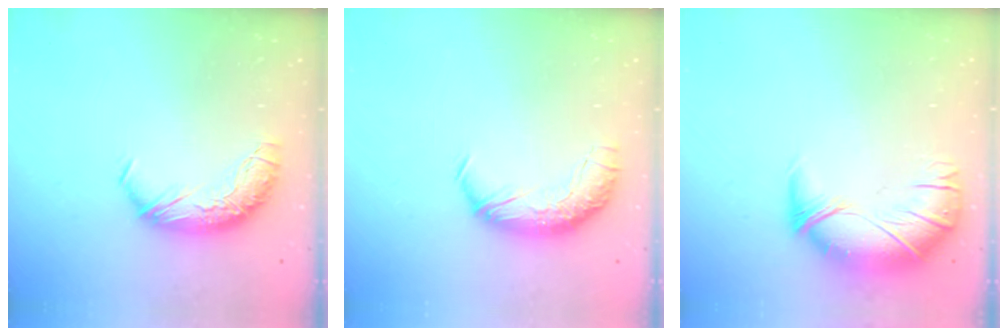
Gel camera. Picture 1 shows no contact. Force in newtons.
{"total": 2.4, "press": 1.2, "slide": 2.1}
{"total": 2.6, "press": 1.0, "slide": 2.4}